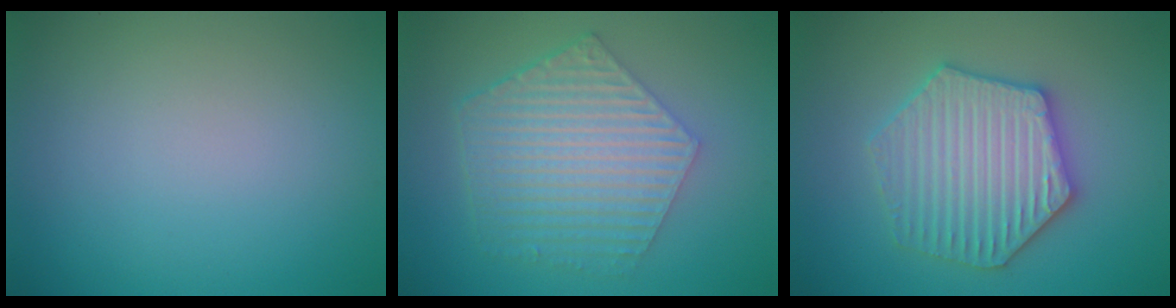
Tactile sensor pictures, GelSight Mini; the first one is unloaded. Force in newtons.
{"total": 6.2, "press": 4.5, "slide": 4.3}
{"total": 6.2, "press": 6.1, "slide": 1.1}